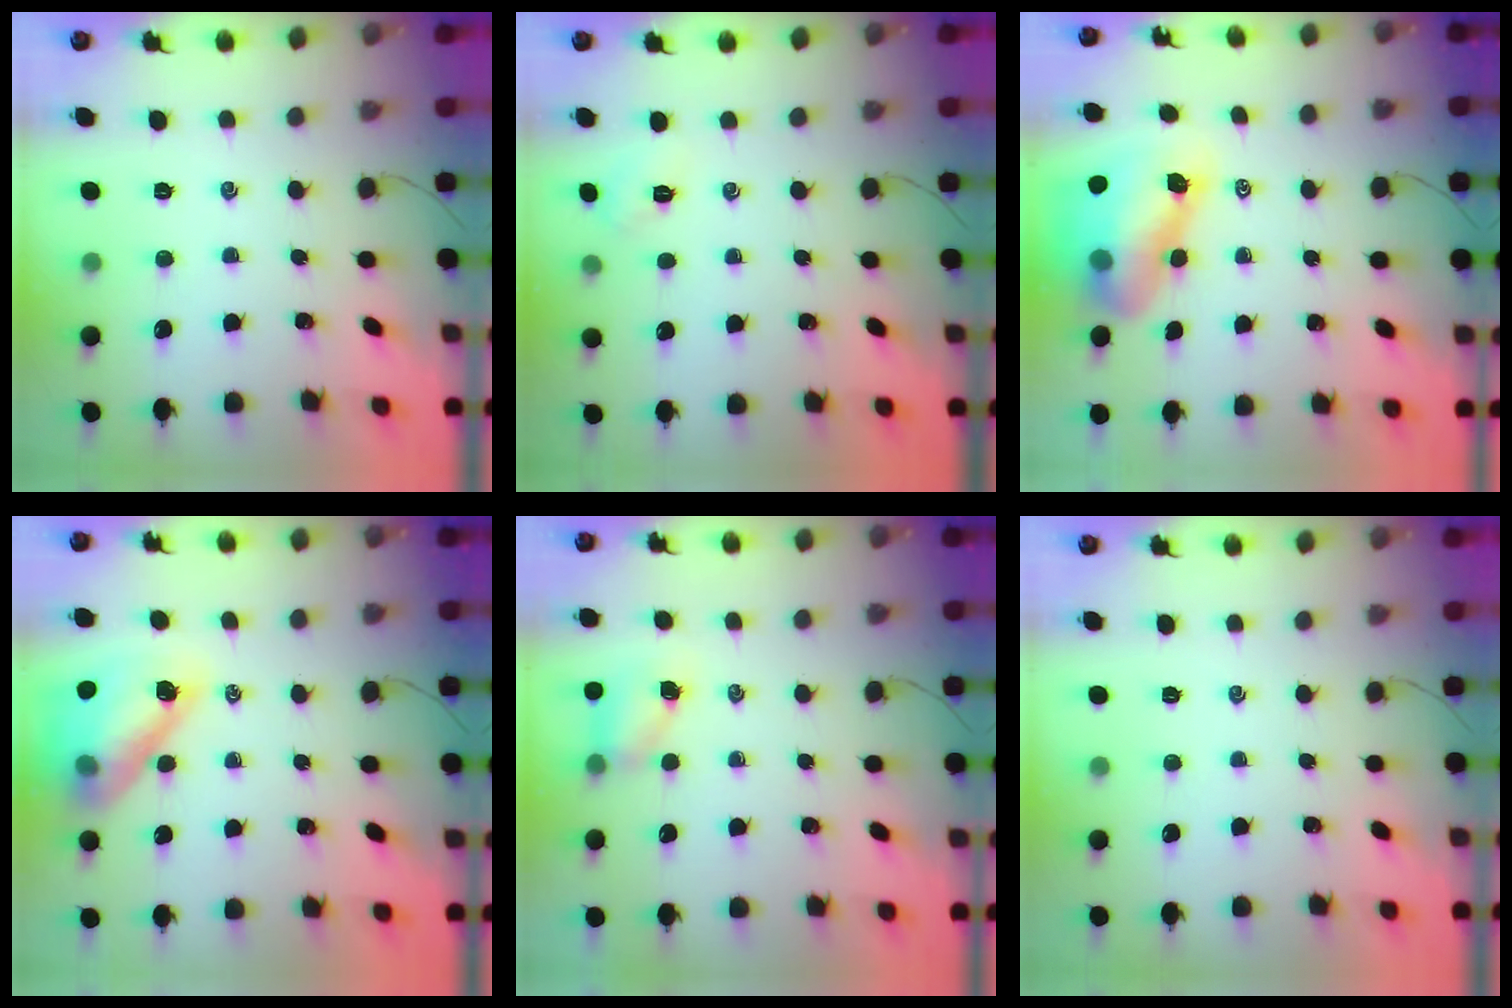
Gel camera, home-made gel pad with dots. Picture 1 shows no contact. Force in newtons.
{"total": 3.1, "press": 2.9, "slide": 1.0}
{"total": 12.5, "press": 12.0, "slide": 3.6}
{"total": 14.2, "press": 13.6, "slide": 3.9}
{"total": 4.6, "press": 4.6, "slide": 0.7}
{"total": 0.0}